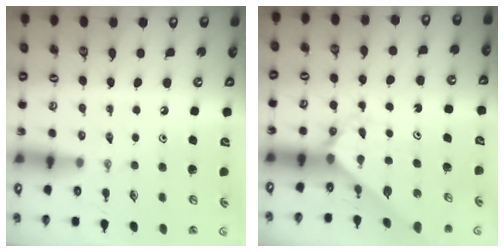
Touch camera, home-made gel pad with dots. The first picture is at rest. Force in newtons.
{"total": 2.1, "press": 2.1, "slide": 0.2}